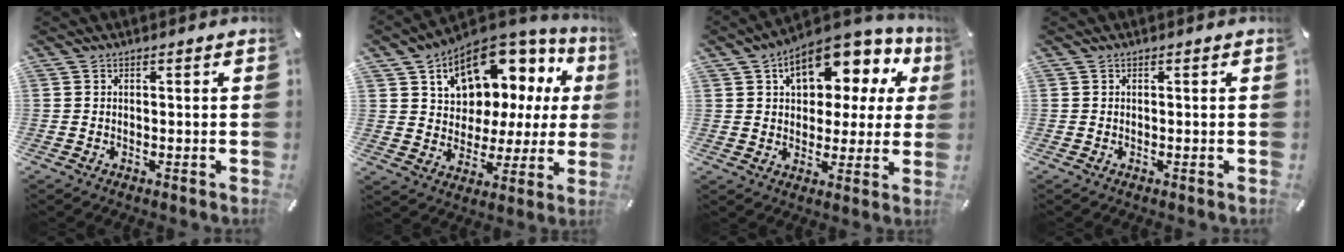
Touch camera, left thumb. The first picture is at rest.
{"total": 12.2, "force": [7.4, 8.3, 4.9], "torque": [-0.084, -0.065, 0.133]}
{"total": 13.4, "force": [6.5, 8.5, 8.0], "torque": [-0.120, -0.037, 0.113]}
{"total": 0.0}